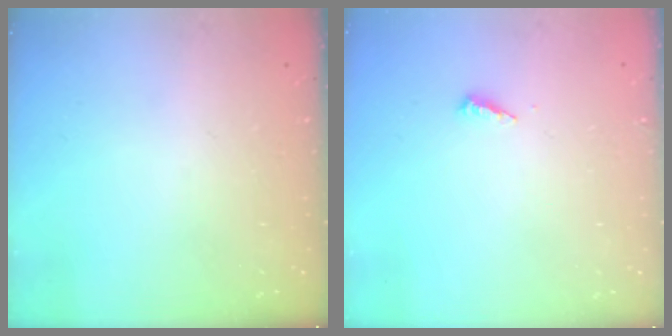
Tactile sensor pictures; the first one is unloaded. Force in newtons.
{"total": 3.1, "press": 3.1, "slide": 0.2}